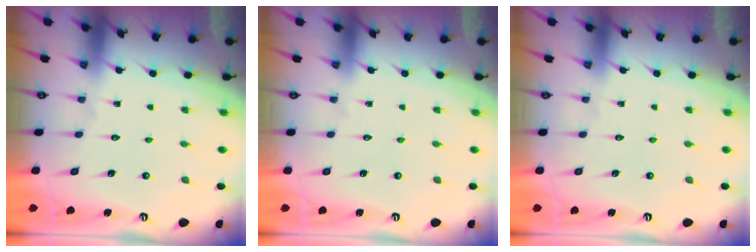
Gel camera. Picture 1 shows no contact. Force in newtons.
{"total": 0.0}
{"total": 0.0}